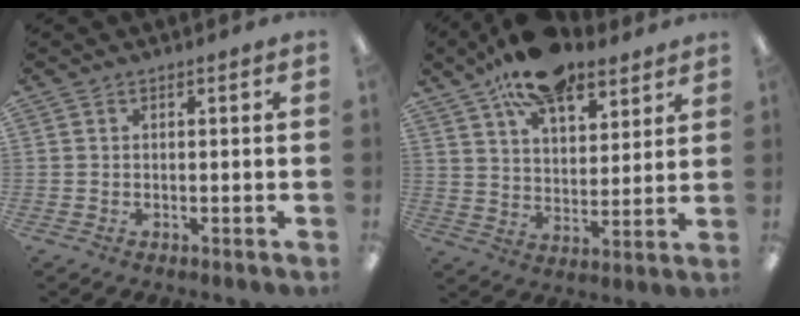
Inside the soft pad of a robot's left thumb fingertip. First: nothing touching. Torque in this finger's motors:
{"motor_torque": [1.46, 0.94, 1.80, -0.98, 0.14]}